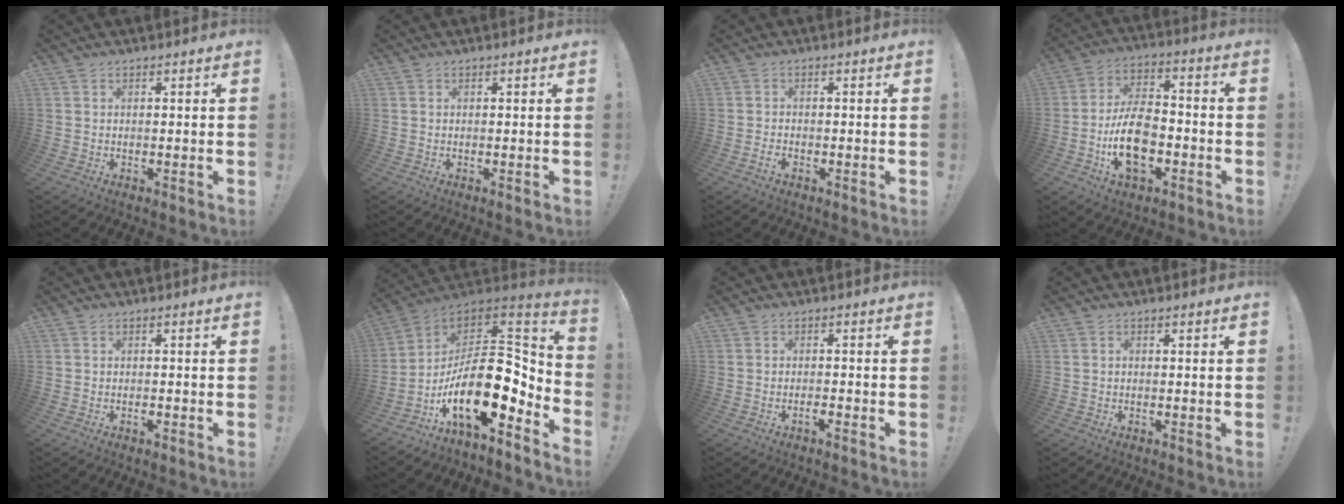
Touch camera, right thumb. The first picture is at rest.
{"total": 0.0}
{"total": 2.0, "force": [-1.5, 0.7, 1.2], "torque": [-0.016, 0.006, -0.028]}
{"total": 15.5, "force": [-4.9, 9.5, 11.3], "torque": [-0.197, 0.022, -0.086]}
{"total": 1.1, "force": [-0.8, 0.3, 0.7], "torque": [-0.014, 0.000, -0.013]}
{"total": 23.5, "force": [-4.7, 11.4, 20.0], "torque": [-0.355, 0.008, -0.077]}
{"total": 2.9, "force": [-1.7, 0.0, 2.3], "torque": [-0.039, -0.002, -0.030]}
{"total": 0.5, "force": [-0.3, 0.4, 0.0], "torque": [-0.009, 0.005, -0.005]}